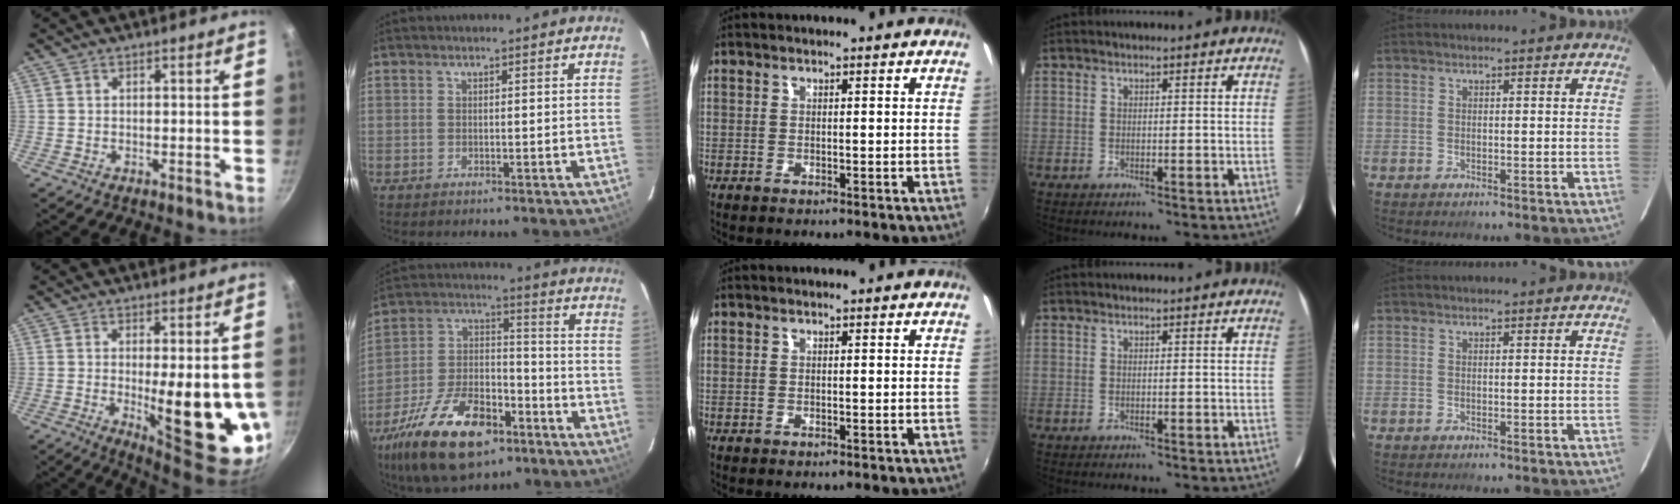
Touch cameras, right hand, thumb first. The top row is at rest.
{"thumb": {"total": 17.0, "force": [-2.3, 5.2, 16.0], "torque": [-0.199, -0.016, -0.017]}, "index": {"total": 21.9, "force": [-13.2, 10.6, 13.9], "torque": [-0.284, -0.007, -0.223]}}